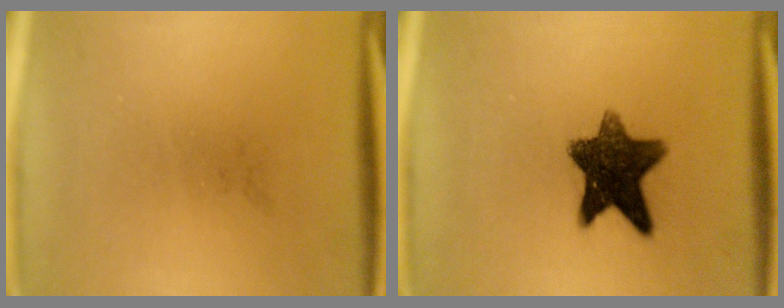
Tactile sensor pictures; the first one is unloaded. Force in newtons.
{"total": 10.9}